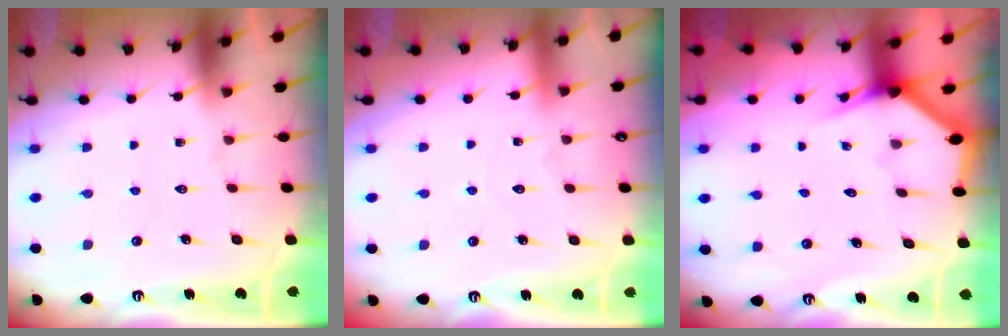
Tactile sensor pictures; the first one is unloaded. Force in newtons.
{"total": 3.4, "press": 3.3, "slide": 0.4}
{"total": 2.9, "press": 2.9, "slide": 0.1}